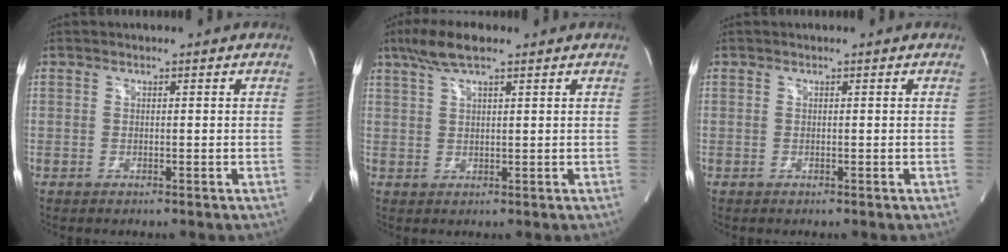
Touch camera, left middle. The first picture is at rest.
{"total": 5.8, "force": [4.0, 0.9, 4.0], "torque": [-0.091, 0.016, 0.076]}
{"total": 0.0}